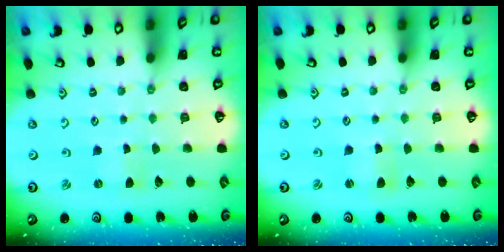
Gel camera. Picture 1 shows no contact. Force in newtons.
{"total": 1.6, "press": 1.5, "slide": 0.4}